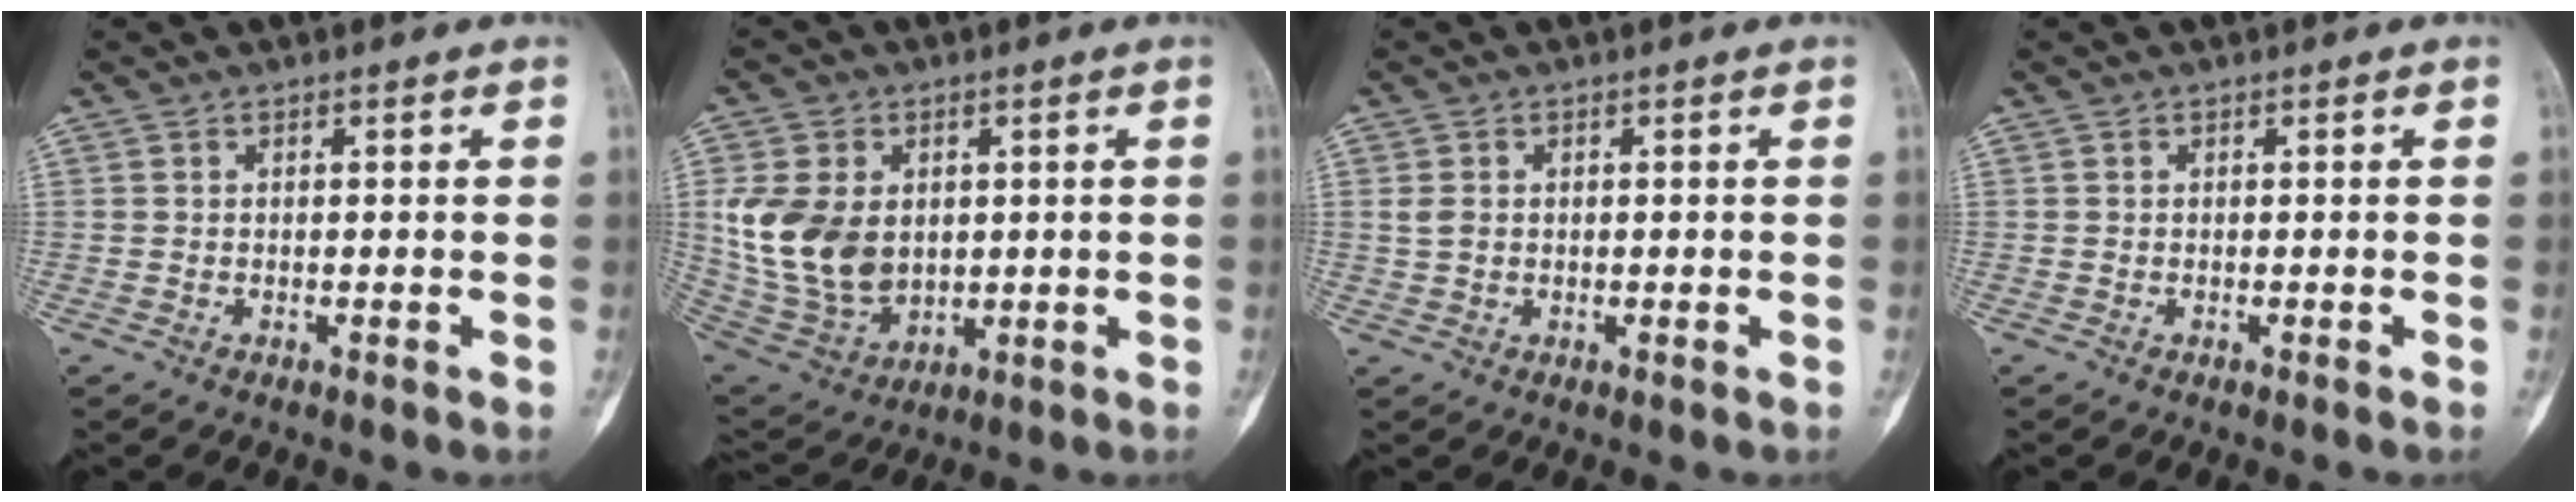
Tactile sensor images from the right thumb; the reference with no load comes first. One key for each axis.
{"total": 15.1, "fx": 1.9, "fy": 11.0, "fz": 10.2, "tx": -0.179, "ty": -0.011, "tz": 0.057}
{"total": 2.1, "fx": 0.3, "fy": 1.7, "fz": 1.2, "tx": -0.021, "ty": 0.002, "tz": 0.010}
{"total": 0.0}